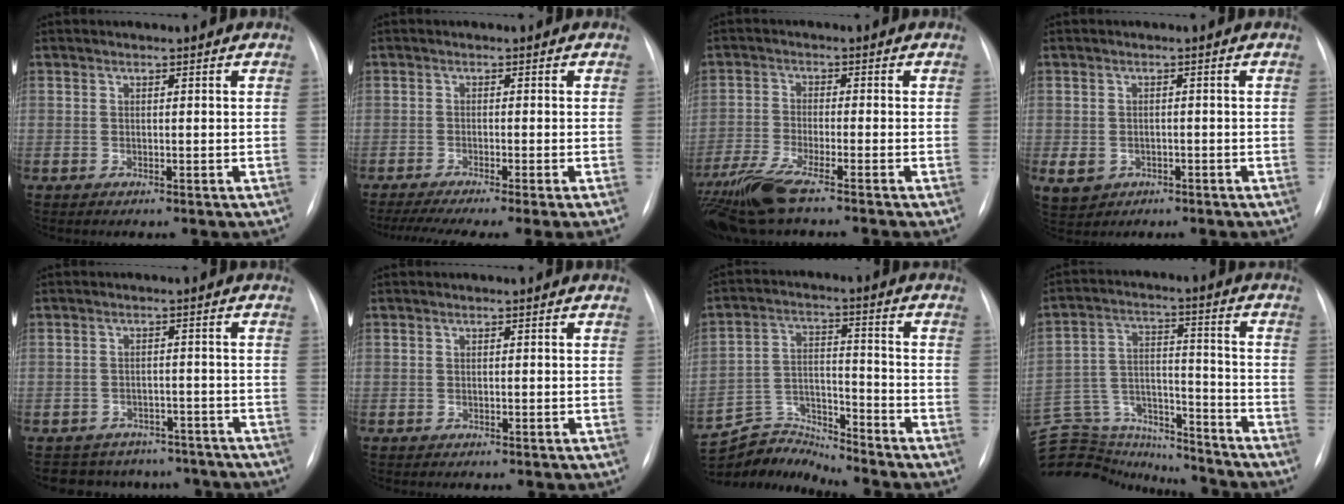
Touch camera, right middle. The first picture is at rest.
{"total": 11.6, "force": [-9.4, -0.6, 6.8], "torque": [-0.096, -0.027, -0.142]}
{"total": 9.9, "force": [-7.5, -0.1, 6.5], "torque": [-0.131, -0.024, -0.137]}
{"total": 4.9, "force": [-2.2, 4.1, 1.6], "torque": [-0.037, -0.001, -0.024]}
{"total": 10.6, "force": [-9.4, 4.9, 1.2], "torque": [-0.014, 0.021, -0.106]}
{"total": 0.0}
{"total": 9.6, "force": [-9.5, -0.2, -1.2], "torque": [0.018, 0.036, -0.179]}
{"total": 25.0, "force": [-22.7, 7.9, 6.8], "torque": [-0.207, 0.018, -0.351]}